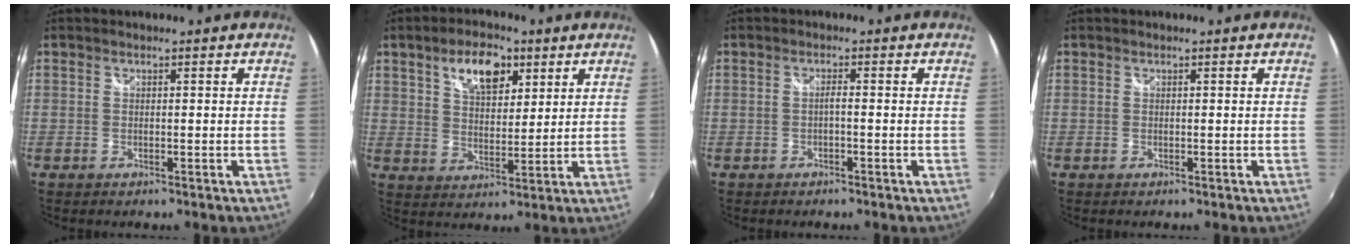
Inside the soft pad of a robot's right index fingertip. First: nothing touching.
{"total": 9.5, "force": [4.9, 4.8, 6.5], "torque": [-0.108, 0.018, 0.084]}
{"total": 1.1, "force": [-0.6, 0.0, 0.9], "torque": [-0.017, 0.003, -0.012]}
{"total": 0.0}